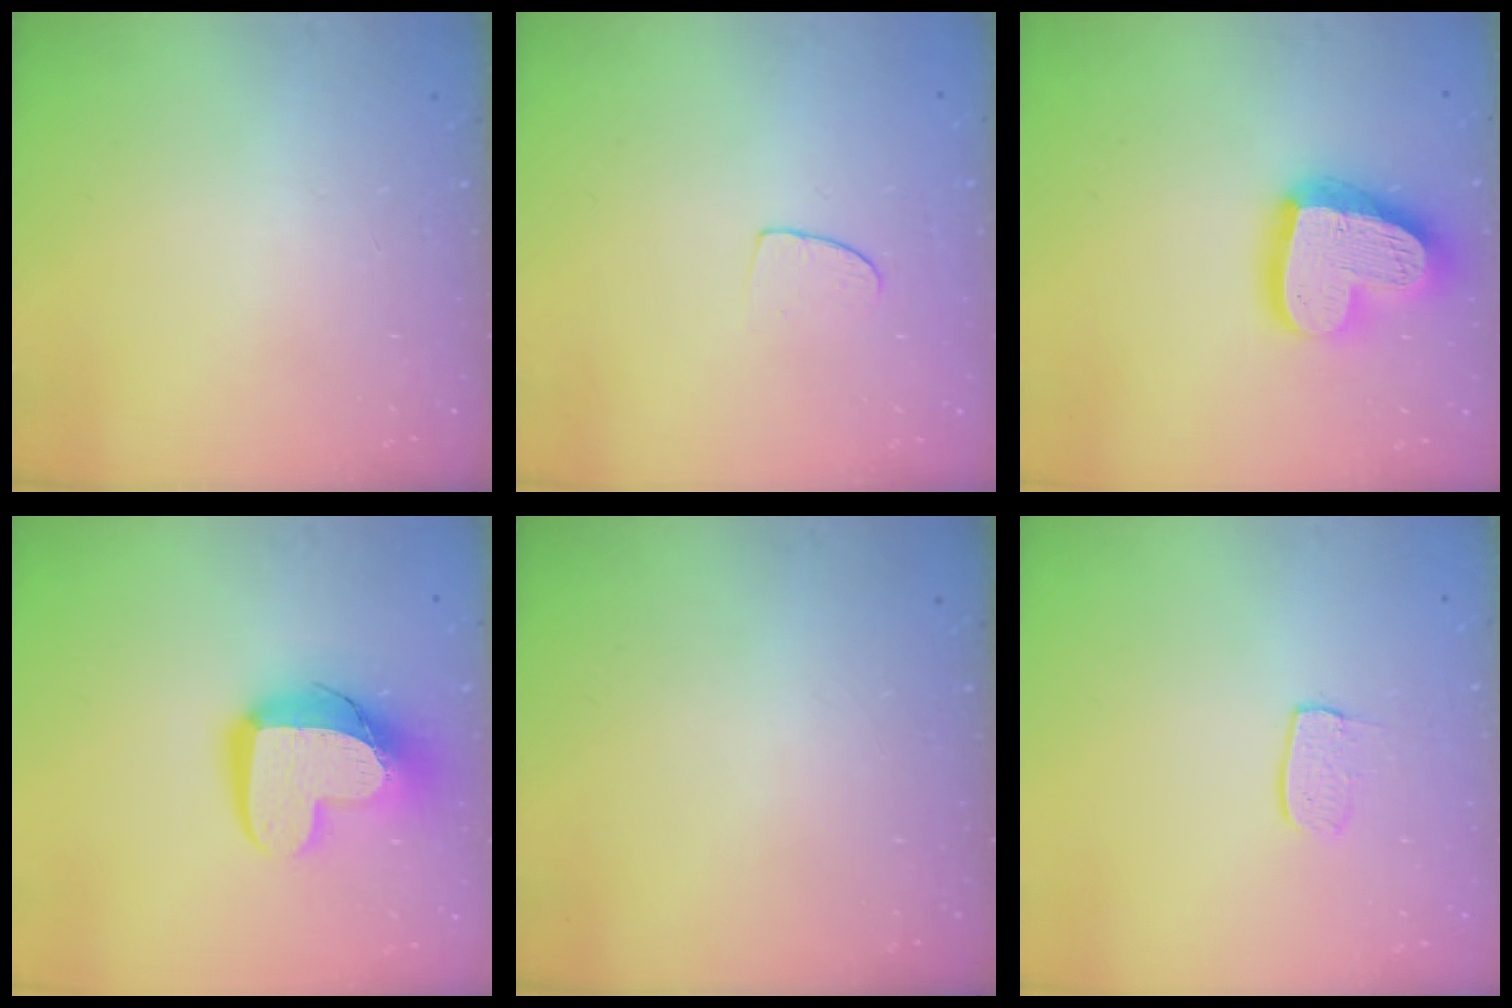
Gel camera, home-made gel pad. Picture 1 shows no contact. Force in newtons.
{"total": 6.3, "press": 6.3, "slide": 0.5}
{"total": 21.7, "press": 21.6, "slide": 2.0}
{"total": 15.1, "press": 15.0, "slide": 1.4}
{"total": 0.0}
{"total": 6.6, "press": 6.5, "slide": 0.4}